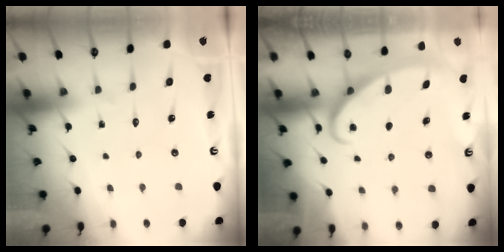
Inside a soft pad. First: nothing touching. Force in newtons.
{"total": 2.8, "press": 2.8, "slide": 0.4}